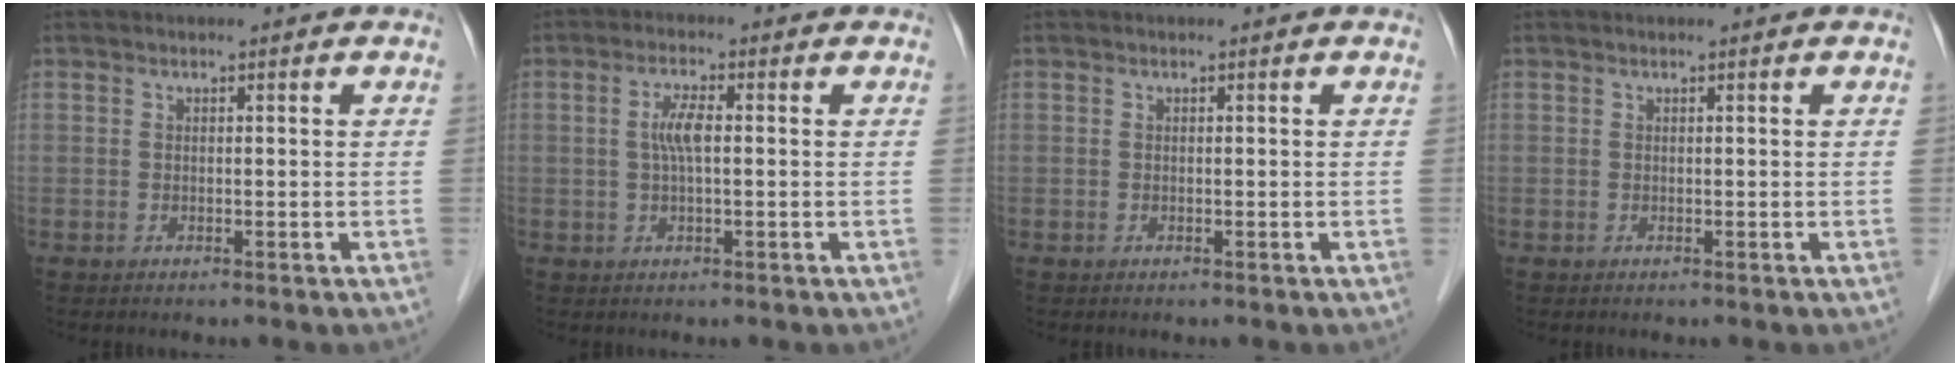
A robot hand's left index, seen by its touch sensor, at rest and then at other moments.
{"total": 3.5, "force": [0.3, 0.8, 3.4], "torque": [-0.073, 0.005, 0.006]}
{"total": 0.0}
{"total": 0.0}